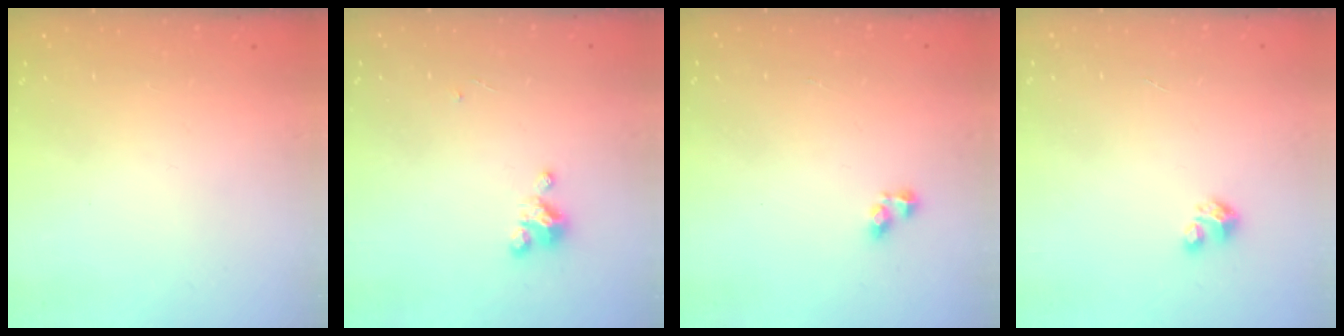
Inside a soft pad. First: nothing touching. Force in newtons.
{"total": 2.7, "press": 2.7, "slide": 0.3}
{"total": 3.6, "press": 3.5, "slide": 0.6}
{"total": 1.7, "press": 1.7, "slide": 0.1}